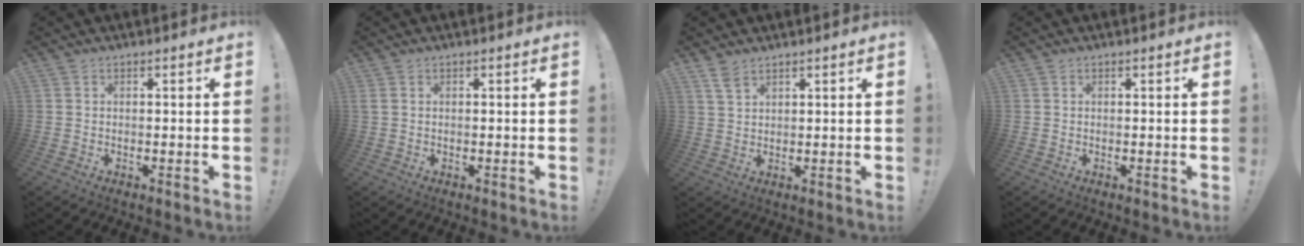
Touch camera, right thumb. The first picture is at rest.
{"total": 0.6, "force": [0.3, 0.2, 0.4], "torque": [-0.015, 0.003, 0.006]}
{"total": 3.9, "force": [2.9, 1.5, 2.0], "torque": [-0.031, -0.019, 0.053]}
{"total": 0.0}